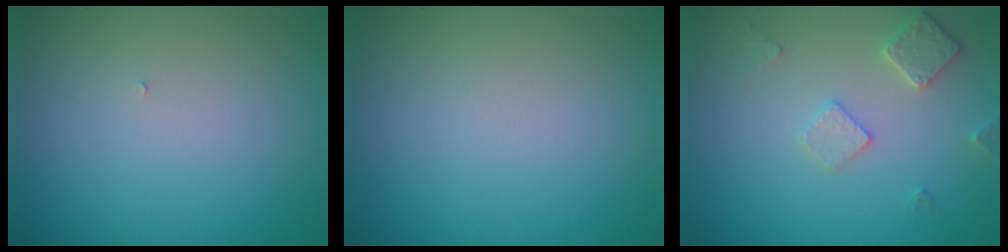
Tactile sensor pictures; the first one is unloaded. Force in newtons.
{"total": 0.0}
{"total": 2.5, "press": 2.4, "slide": 0.4}